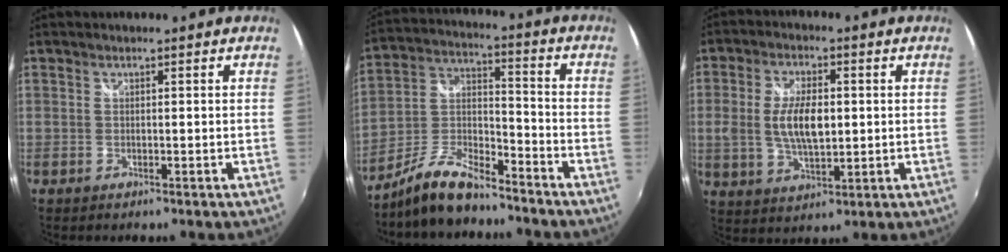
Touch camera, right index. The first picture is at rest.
{"total": 11.7, "force": [-9.2, 3.6, 6.3], "torque": [-0.143, 0.009, -0.174]}
{"total": 9.4, "force": [0.3, 4.6, 8.2], "torque": [-0.158, 0.001, 0.008]}